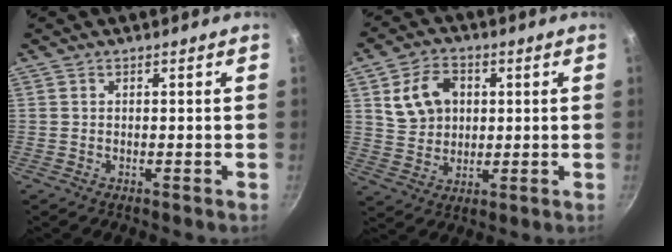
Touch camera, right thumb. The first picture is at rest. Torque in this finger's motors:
{"motor_torque": [-0.77, 0.98, 0.13, -0.09, 0.06]}